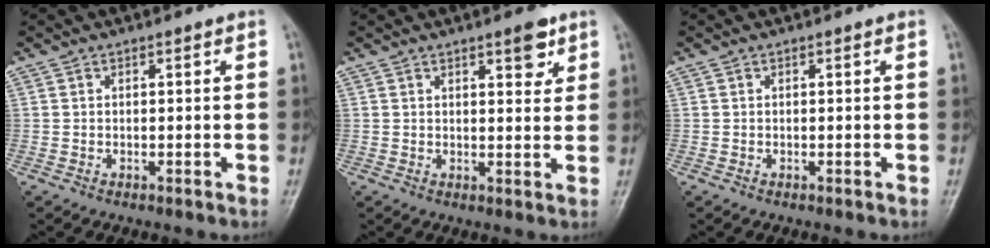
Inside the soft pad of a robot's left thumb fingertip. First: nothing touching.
{"total": 4.4, "force": [2.7, 1.7, 3.1], "torque": [-0.026, -0.014, 0.035]}
{"total": 0.0}